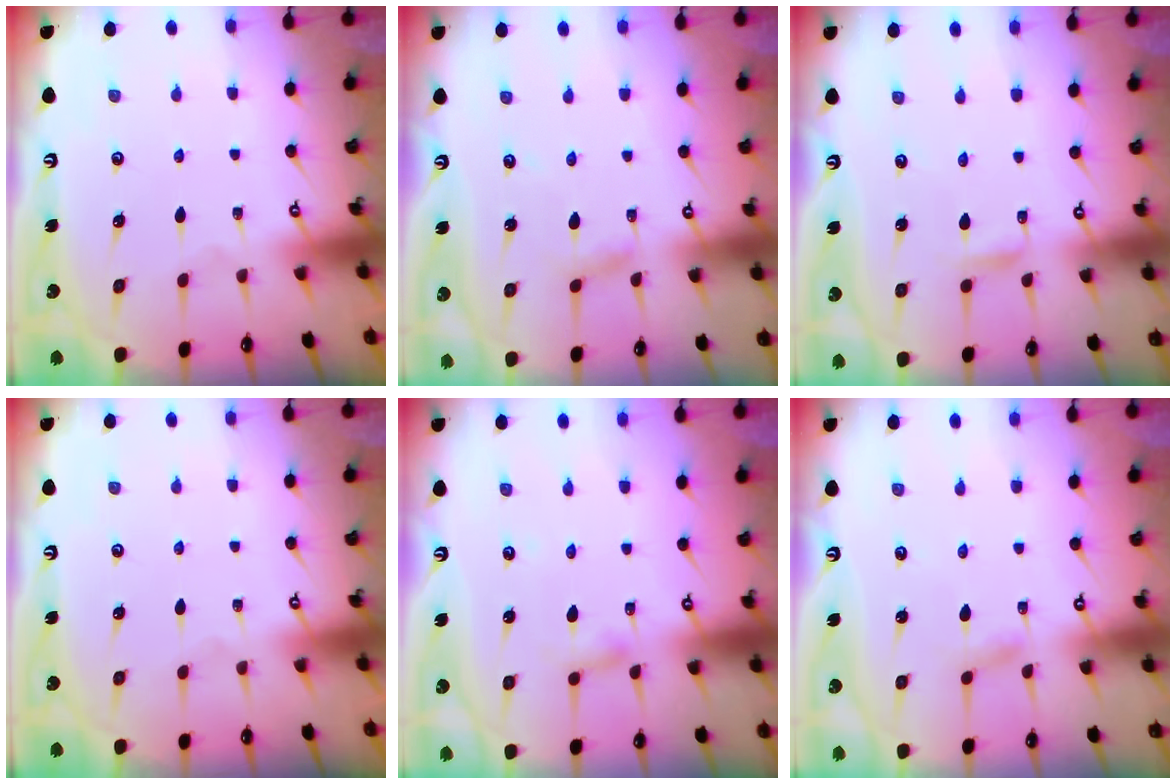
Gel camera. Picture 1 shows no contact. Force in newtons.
{"total": 2.9, "press": 2.9, "slide": 0.3}
{"total": 1.6, "press": 1.6, "slide": 0.2}
{"total": 0.0}
{"total": 2.7, "press": 2.7, "slide": 0.3}
{"total": 1.8, "press": 1.7, "slide": 0.2}